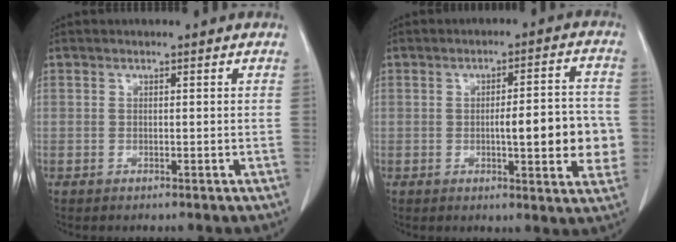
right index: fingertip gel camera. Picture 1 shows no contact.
{"total": 10.1, "force": [-1.4, 2.2, 9.7], "torque": [-0.123, 0.012, -0.013]}